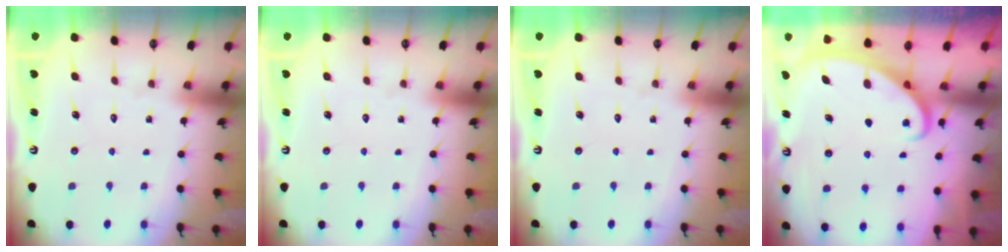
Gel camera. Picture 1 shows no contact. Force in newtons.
{"total": 0.0}
{"total": 0.0}
{"total": 2.4, "press": 2.3, "slide": 0.3}